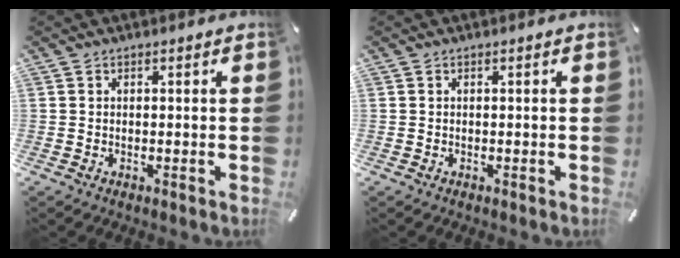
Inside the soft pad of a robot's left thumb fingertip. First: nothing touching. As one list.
[{"total": 0.0}]